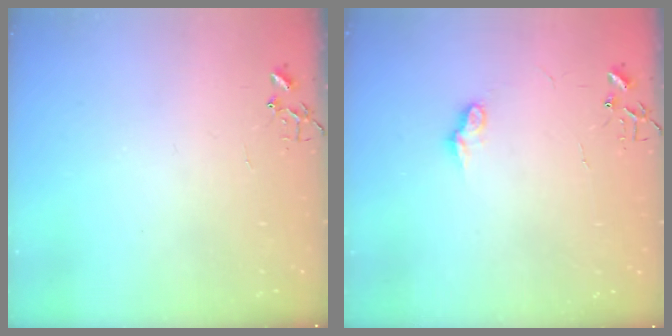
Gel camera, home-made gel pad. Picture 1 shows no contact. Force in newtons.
{"total": 6.9, "press": 6.9, "slide": 0.2}